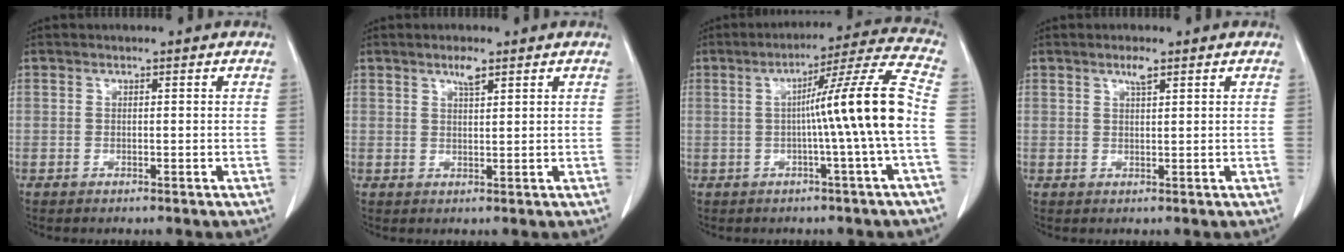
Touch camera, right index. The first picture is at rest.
{"total": 2.3, "force": [1.6, 0.4, 1.6], "torque": [-0.032, 0.001, 0.029]}
{"total": 12.4, "force": [-1.1, -2.4, 12.2], "torque": [-0.178, 0.009, -0.016]}
{"total": 1.8, "force": [1.2, 0.2, 1.3], "torque": [-0.028, 0.000, 0.023]}